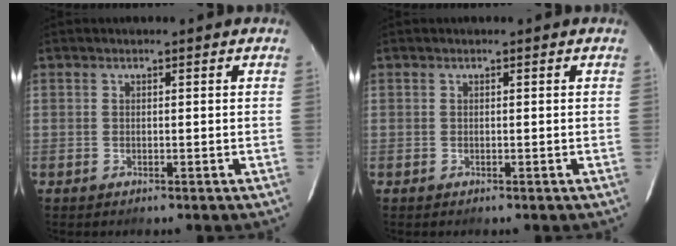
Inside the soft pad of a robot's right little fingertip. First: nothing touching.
{"total": 0.0}